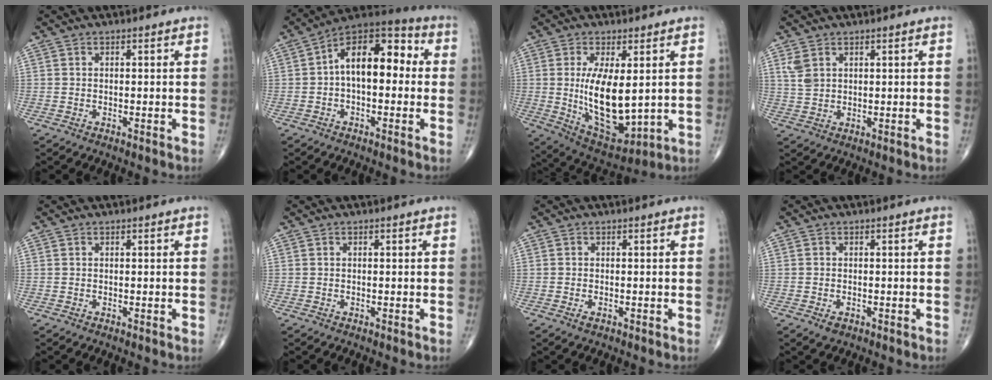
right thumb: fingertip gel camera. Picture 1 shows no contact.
{"total": 14.5, "force": [1.1, 8.0, 12.0], "torque": [-0.159, 0.047, 0.002]}
{"total": 14.5, "force": [0.8, 6.4, 12.9], "torque": [-0.208, -0.028, 0.035]}
{"total": 3.4, "force": [1.7, 2.2, 1.9], "torque": [-0.039, -0.002, 0.044]}
{"total": 0.0}
{"total": 0.0}
{"total": 0.9, "force": [-0.5, 0.5, 0.7], "torque": [-0.013, 0.001, -0.009]}
{"total": 1.4, "force": [-0.7, 0.9, 0.8], "torque": [-0.011, 0.001, -0.009]}